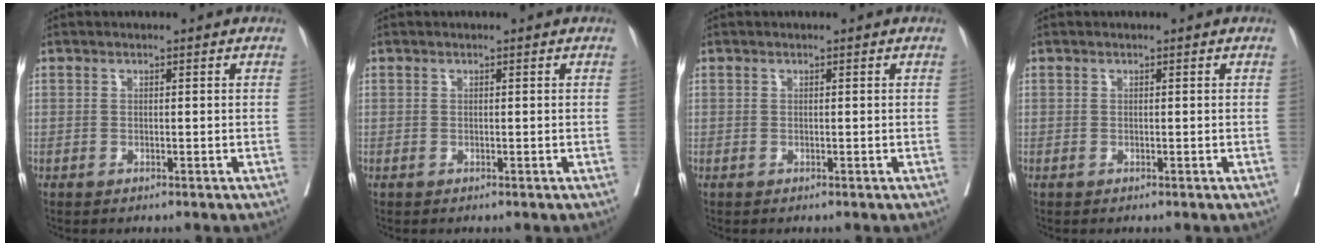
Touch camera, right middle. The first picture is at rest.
{"total": 0.0}
{"total": 0.0}
{"total": 0.0}